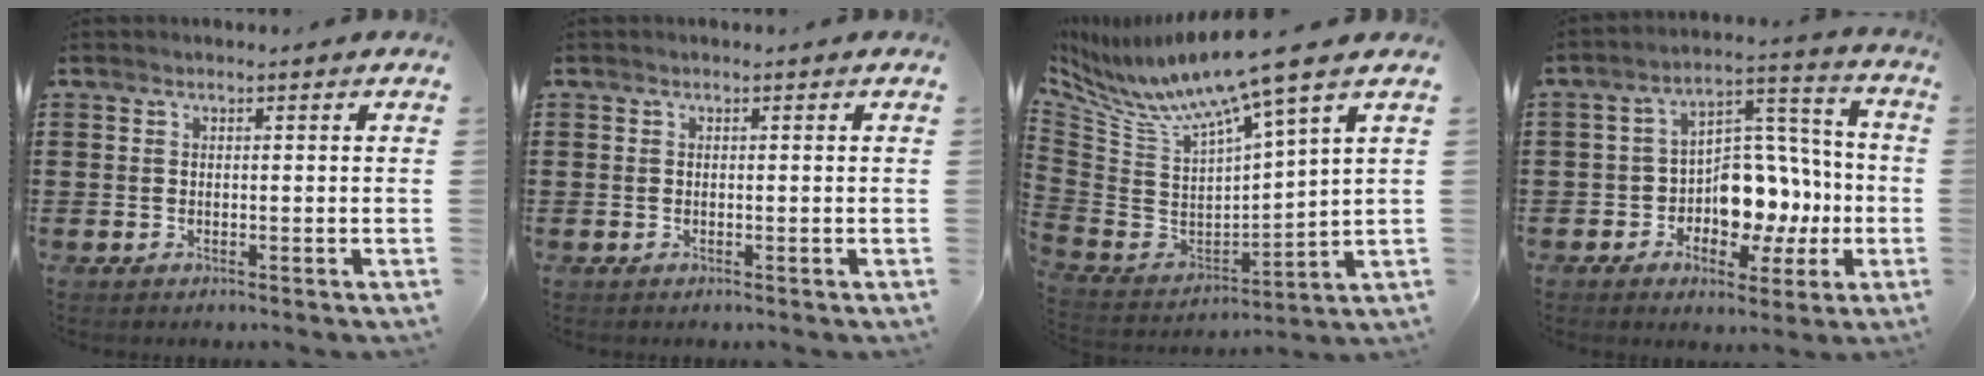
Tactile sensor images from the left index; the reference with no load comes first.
{"total": 0.0}
{"total": 9.2, "force": [6.9, -0.5, 6.1], "torque": [-0.145, -0.056, 0.106]}
{"total": 9.0, "force": [-1.5, 7.3, 5.0], "torque": [-0.089, 0.008, -0.021]}